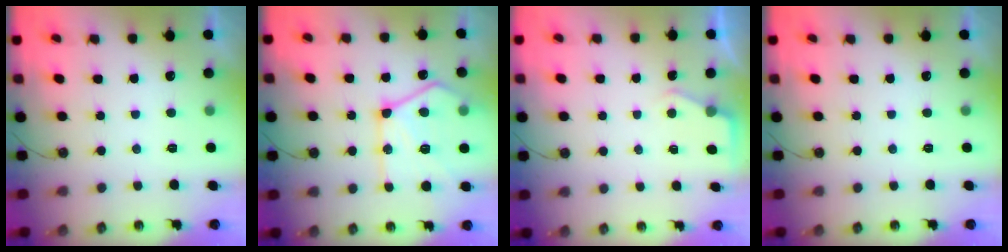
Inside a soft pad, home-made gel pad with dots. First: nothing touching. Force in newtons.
{"total": 18.7, "press": 18.6, "slide": 1.6}
{"total": 3.2, "press": 3.1, "slide": 0.5}
{"total": 0.0}